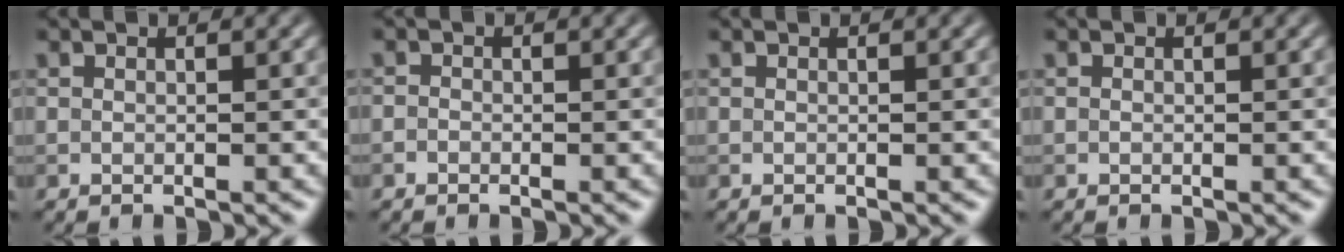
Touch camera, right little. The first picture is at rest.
{"total": 0.5, "force": [-0.3, 0.3, 0.1], "torque": [0.001, -0.003, -0.008]}
{"total": 0.0}
{"total": 0.0}